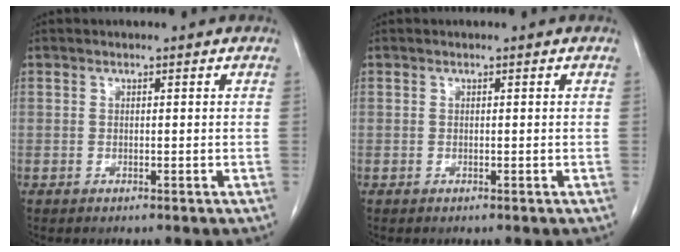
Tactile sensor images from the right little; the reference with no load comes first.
{"total": 0.0}